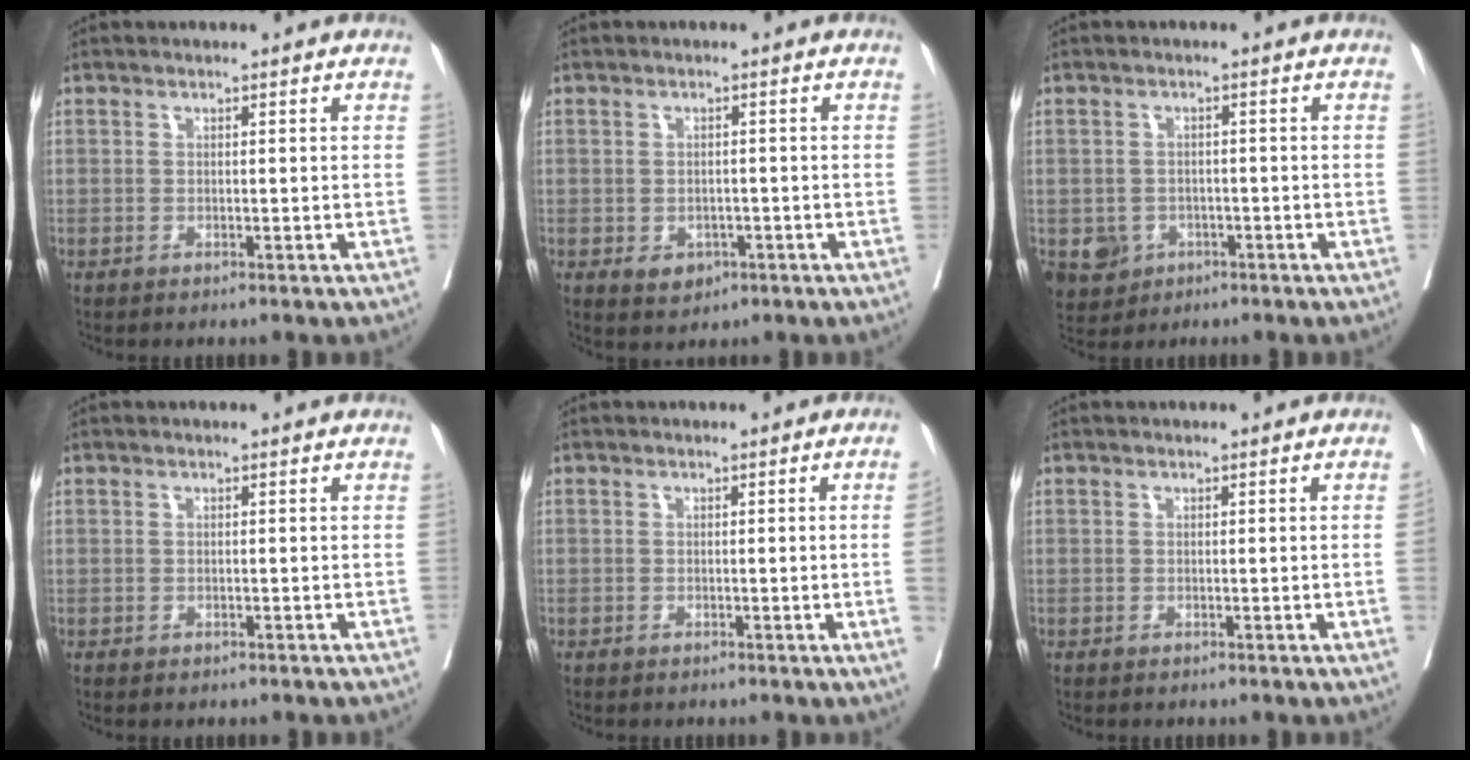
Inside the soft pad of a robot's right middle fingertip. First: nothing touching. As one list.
[{"total": 3.0, "force": [-1.2, 2.3, 1.4], "torque": [-0.015, 0.002, -0.007]}, {"total": 4.8, "force": [-2.0, 4.3, 1.2], "torque": [-0.017, 0.004, -0.024]}, {"total": 0.5, "force": [-0.3, 0.3, 0.2], "torque": [-0.006, 0.001, -0.005]}, {"total": 2.1, "force": [-0.4, -0.6, 2.0], "torque": [-0.025, -0.003, -0.006]}, {"total": 0.8, "force": [-0.1, -0.2, 0.8], "torque": [-0.012, -0.002, 0.001]}]